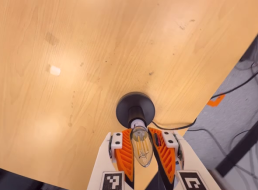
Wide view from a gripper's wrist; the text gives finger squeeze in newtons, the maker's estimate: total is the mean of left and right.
{"total": 26.3, "left": 28.5, "right": 24.1}